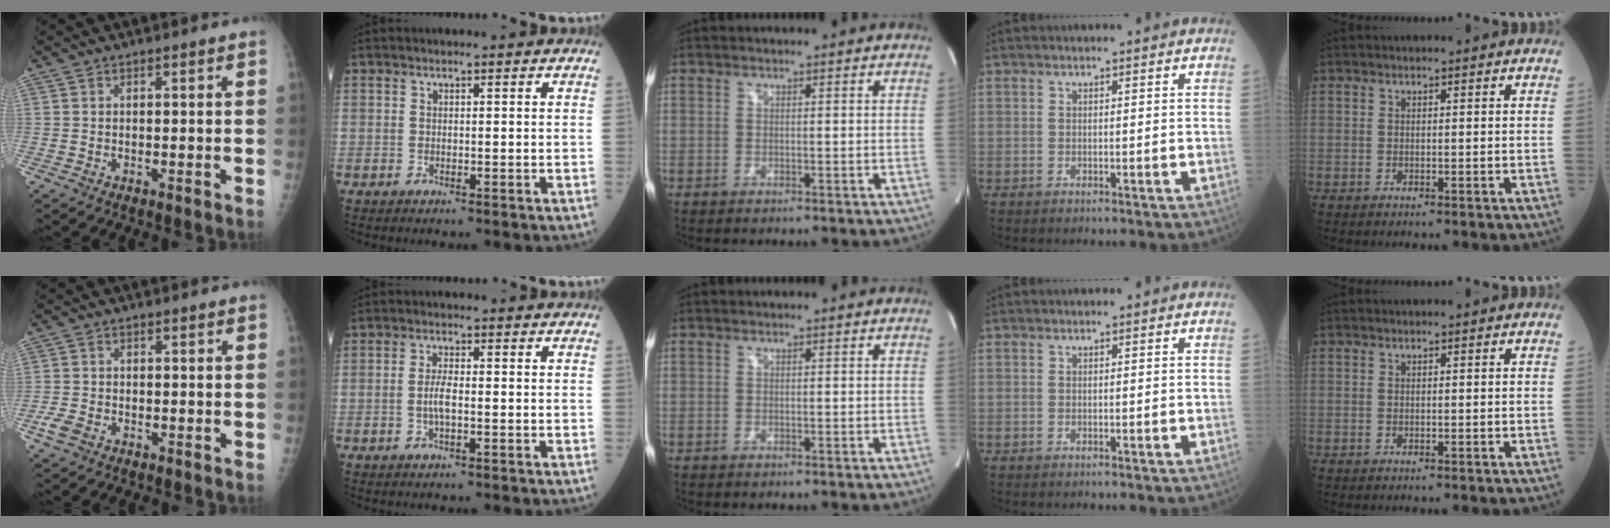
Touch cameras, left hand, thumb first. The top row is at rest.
{"thumb": {"total": 2.8, "force": [-1.5, 1.8, 1.6], "torque": [-0.038, 0.002, -0.028]}, "index": {"total": 2.7, "force": [-0.6, 0.6, 2.6], "torque": [-0.057, 0.001, -0.012]}}